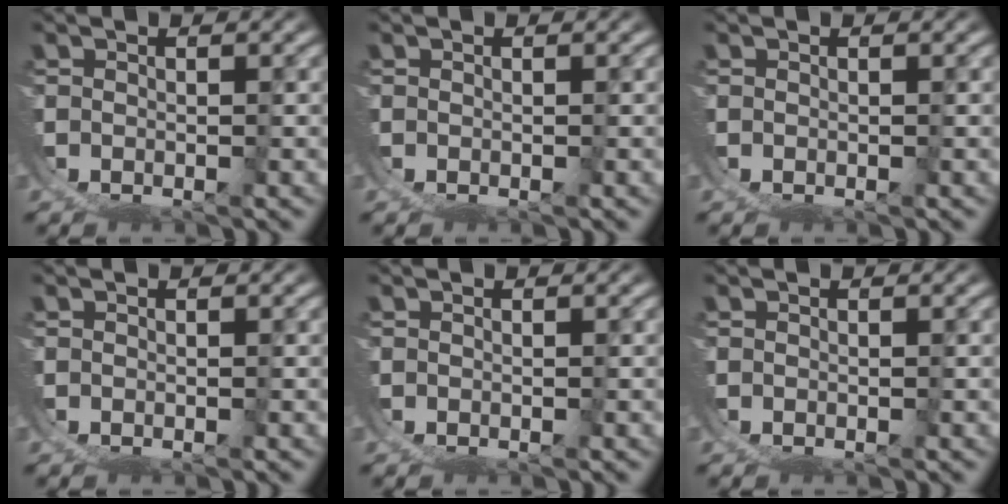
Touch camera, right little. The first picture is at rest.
{"total": 0.0}
{"total": 0.0}
{"total": 0.0}
{"total": 0.0}
{"total": 0.0}